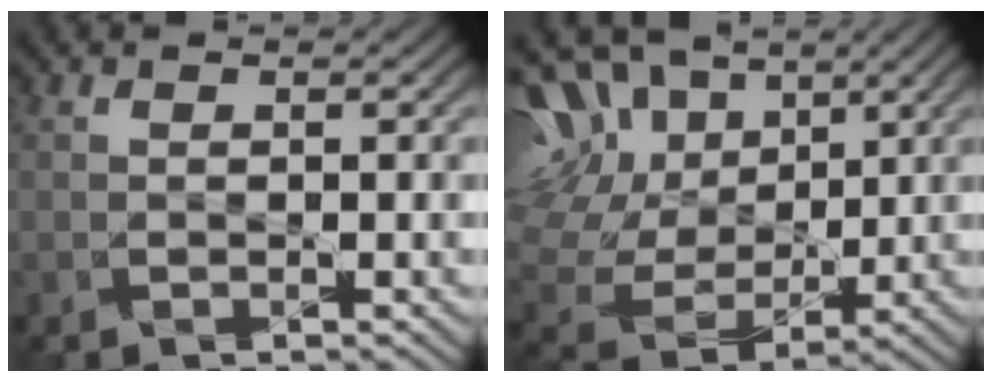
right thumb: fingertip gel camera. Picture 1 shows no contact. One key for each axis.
{"total": 14.9, "fx": 6.1, "fy": 10.7, "fz": 8.5, "tx": -0.262, "ty": 0.056, "tz": 0.129}